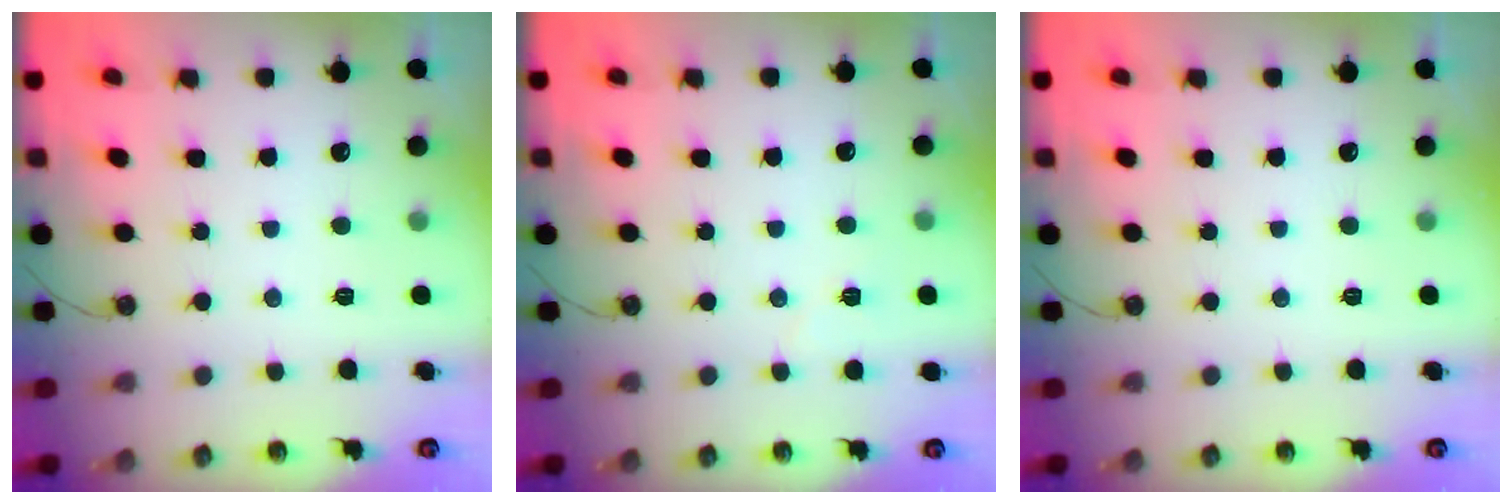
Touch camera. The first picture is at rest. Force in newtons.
{"total": 4.6, "press": 4.5, "slide": 0.9}
{"total": 0.0}